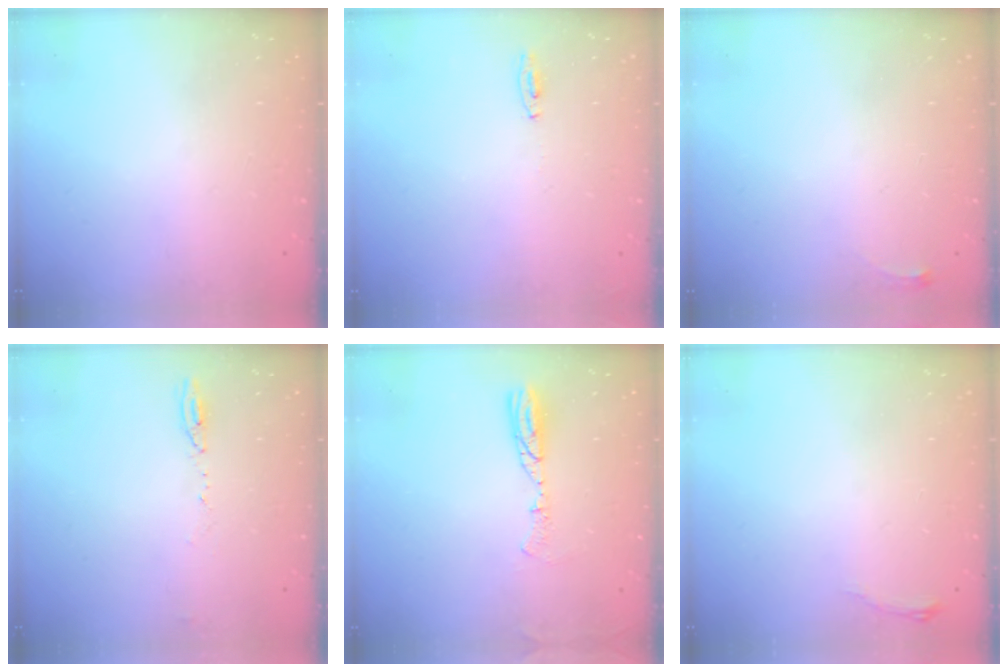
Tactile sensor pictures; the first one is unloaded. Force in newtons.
{"total": 15.9, "press": 4.3, "slide": 15.3}
{"total": 2.8, "press": 2.8, "slide": 0.4}
{"total": 4.6, "press": 4.3, "slide": 1.6}
{"total": 7.4, "press": 7.2, "slide": 1.5}
{"total": 3.1, "press": 3.1, "slide": 0.5}